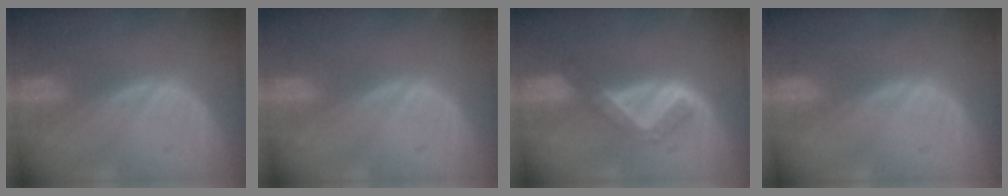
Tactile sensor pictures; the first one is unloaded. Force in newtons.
{"total": 0.0}
{"total": 5.2, "press": 4.5, "slide": 2.6}
{"total": 0.0}